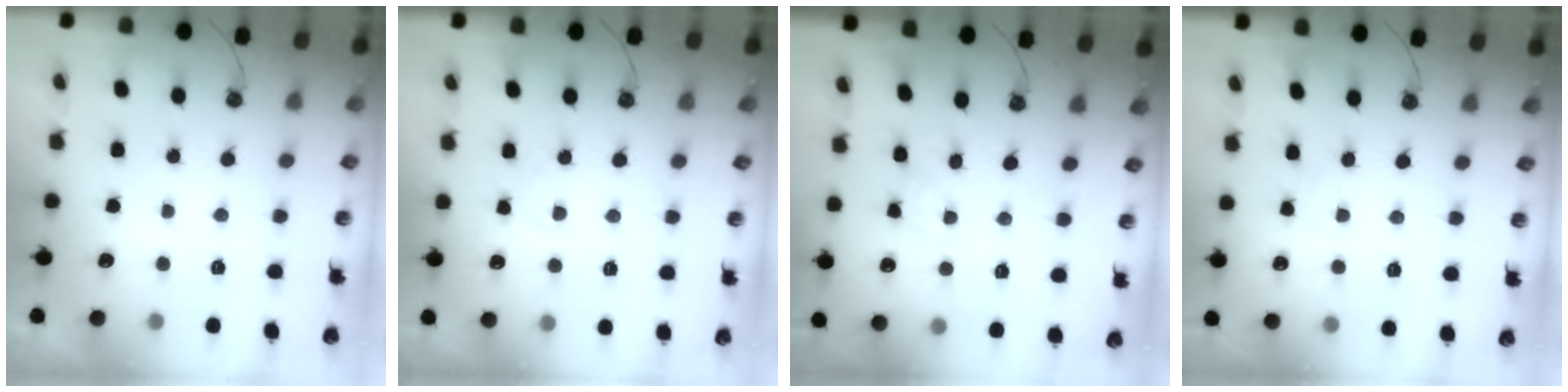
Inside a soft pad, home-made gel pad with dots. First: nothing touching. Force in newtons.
{"total": 3.2, "press": 3.2, "slide": 0.4}
{"total": 2.1, "press": 2.1, "slide": 0.3}
{"total": 5.4, "press": 5.3, "slide": 0.7}